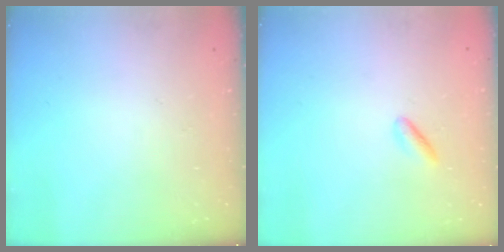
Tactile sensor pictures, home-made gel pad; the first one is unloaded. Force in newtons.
{"total": 1.2, "press": 1.0, "slide": 0.6}